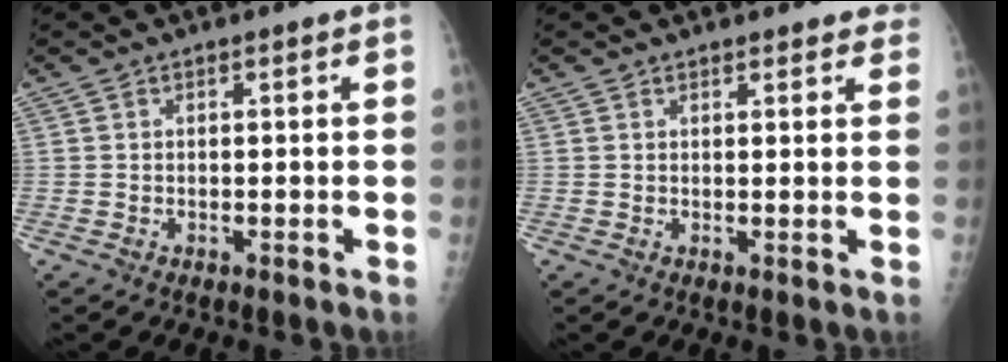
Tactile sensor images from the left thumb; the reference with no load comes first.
{"total": 4.0, "force": [3.6, 1.3, 1.0], "torque": [0.015, -0.010, 0.031]}